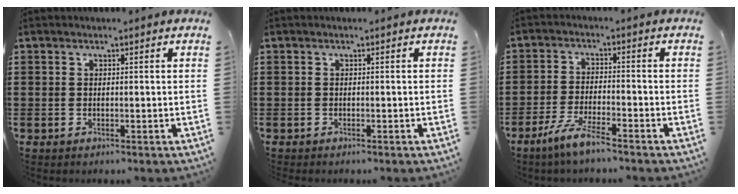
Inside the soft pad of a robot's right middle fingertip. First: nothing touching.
{"total": 0.0}
{"total": 5.4, "force": [-4.1, 0.3, 3.4], "torque": [-0.082, -0.015, -0.081]}